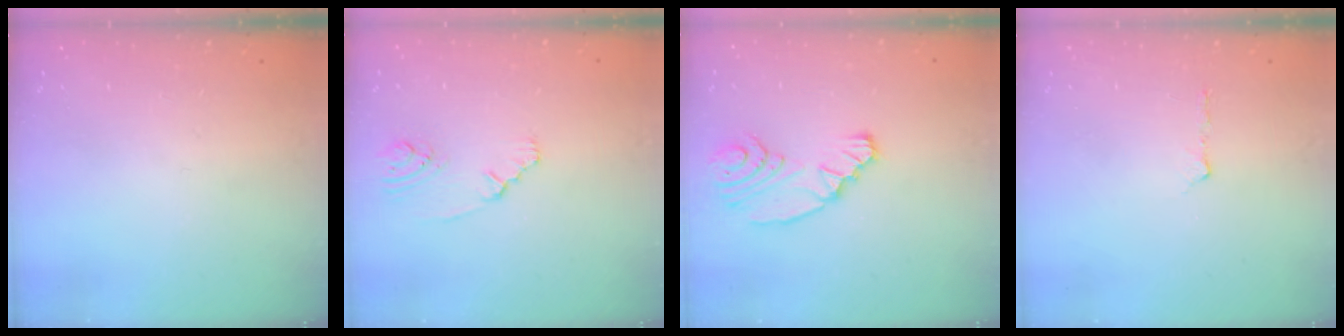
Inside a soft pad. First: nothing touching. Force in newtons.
{"total": 2.1, "press": 2.1, "slide": 0.4}
{"total": 11.5, "press": 10.7, "slide": 4.2}
{"total": 2.9, "press": 2.8, "slide": 0.8}